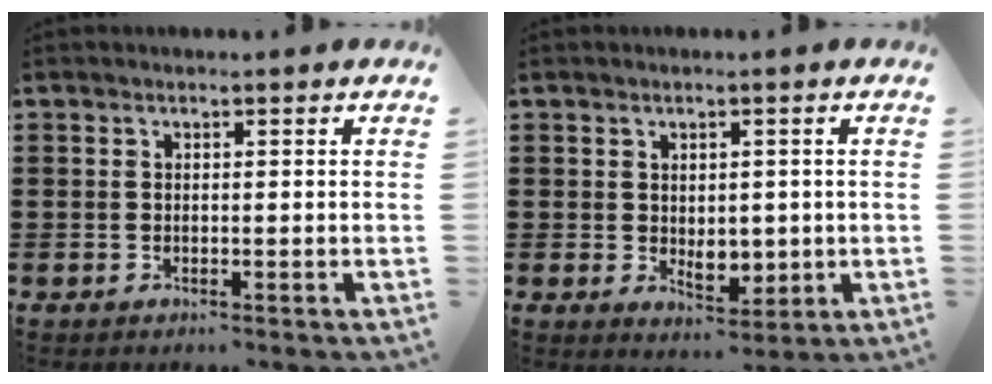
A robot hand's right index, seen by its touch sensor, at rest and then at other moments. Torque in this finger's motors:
{"motor_torque": [0.41, -0.39, 0.12, 0.08]}